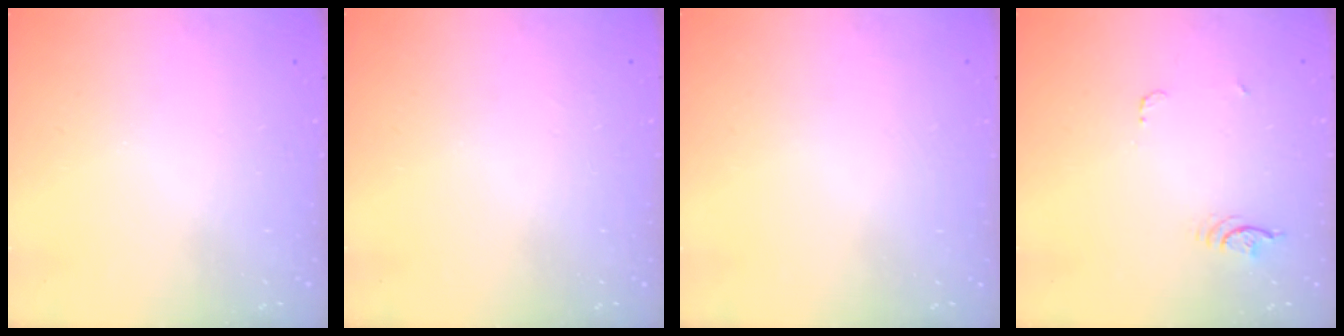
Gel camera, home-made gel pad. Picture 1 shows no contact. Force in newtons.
{"total": 5.0, "press": 5.0, "slide": 0.5}
{"total": 0.0}
{"total": 3.9, "press": 3.5, "slide": 1.7}